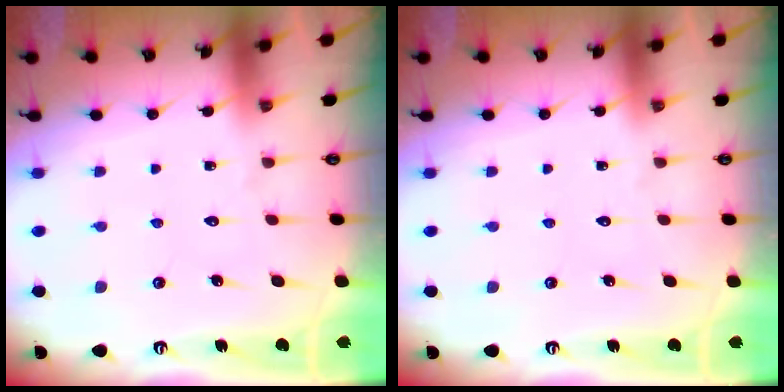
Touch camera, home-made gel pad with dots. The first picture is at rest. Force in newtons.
{"total": 0.0}